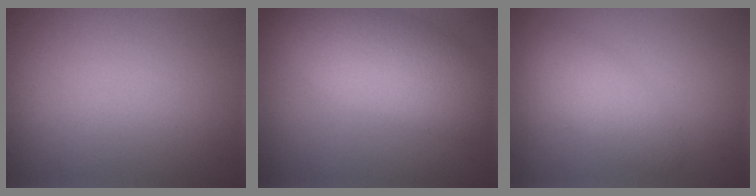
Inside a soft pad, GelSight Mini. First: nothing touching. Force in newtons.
{"total": 7.1, "press": 7.1, "slide": 0.5}
{"total": 2.9, "press": 2.9, "slide": 0.1}